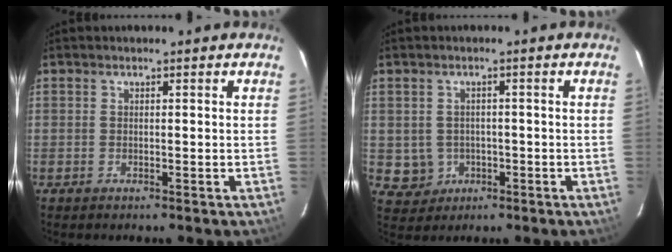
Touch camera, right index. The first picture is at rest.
{"total": 4.6, "force": [-0.8, 4.5, 0.8], "torque": [-0.031, 0.009, 0.003]}